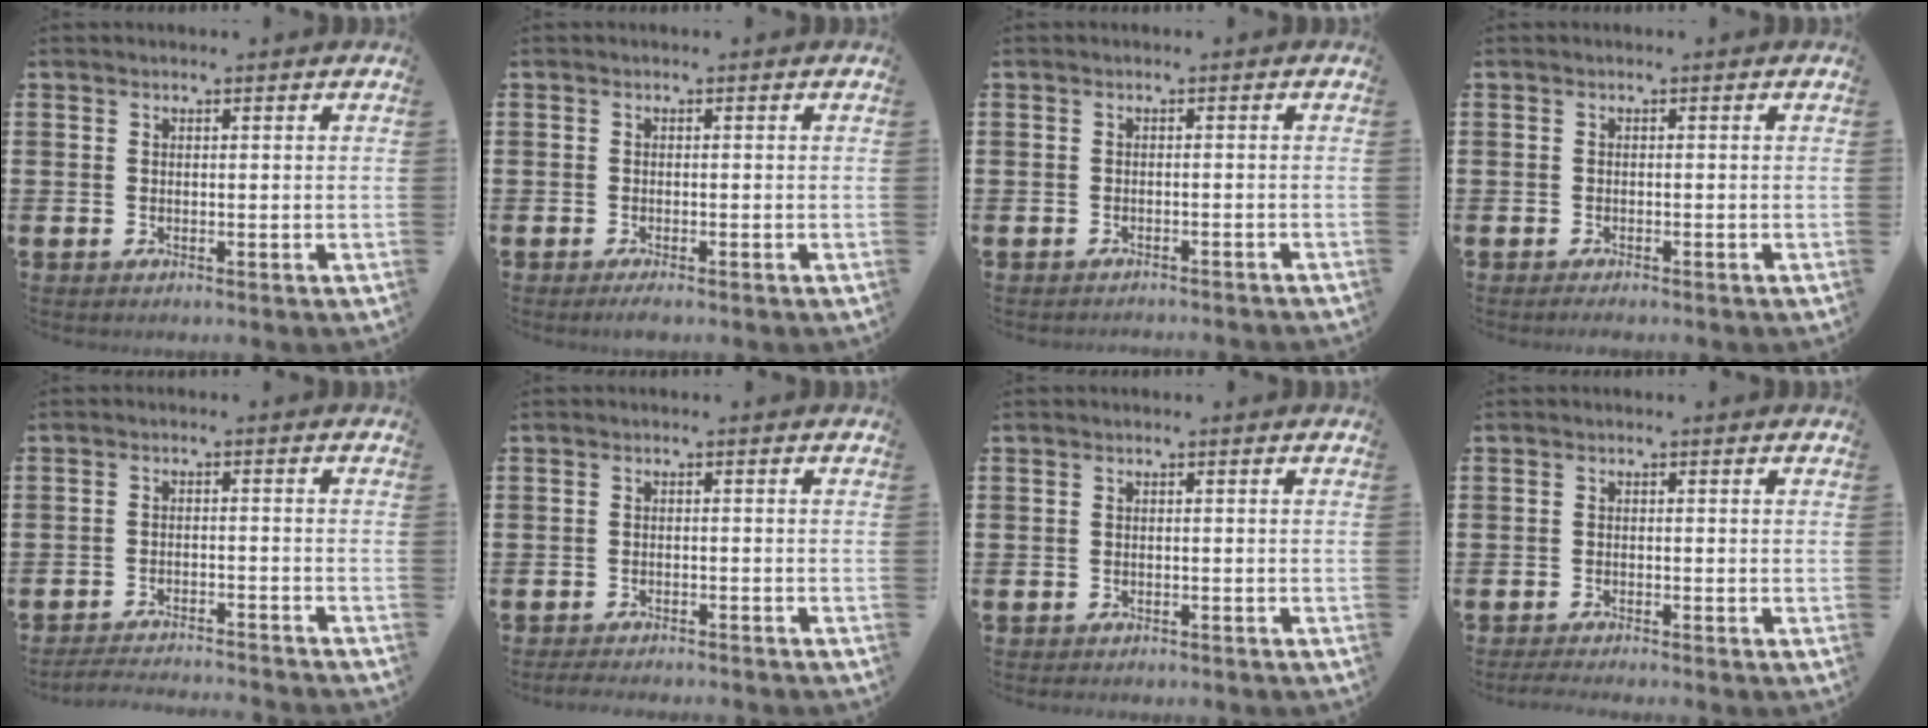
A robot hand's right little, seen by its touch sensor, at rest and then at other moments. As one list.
[{"total": 0.9, "force": [-0.6, 0.1, 0.7], "torque": [-0.006, -0.005, -0.013]}, {"total": 0.9, "force": [-0.9, -0.1, 0.0], "torque": [0.000, 0.001, -0.019]}, {"total": 0.6, "force": [-0.5, 0.1, 0.3], "torque": [-0.006, -0.002, -0.010]}, {"total": 2.8, "force": [-2.8, -0.2, 0.2], "torque": [-0.005, 0.001, -0.057]}, {"total": 1.6, "force": [-1.6, 0.0, 0.3], "torque": [-0.007, 0.003, -0.032]}, {"total": 0.7, "force": [-0.7, 0.0, 0.0], "torque": [-0.001, -0.002, -0.014]}, {"total": 1.2, "force": [-1.1, 0.0, 0.6], "torque": [-0.010, 0.001, -0.021]}]